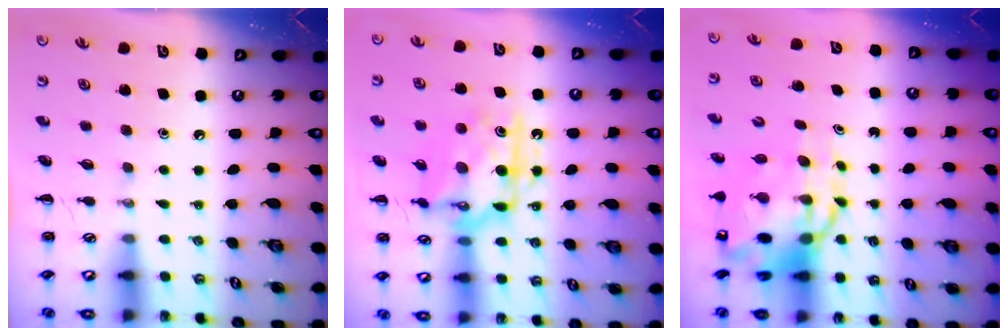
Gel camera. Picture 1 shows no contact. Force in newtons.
{"total": 15.3, "press": 15.3, "slide": 0.7}
{"total": 11.7, "press": 11.3, "slide": 3.0}